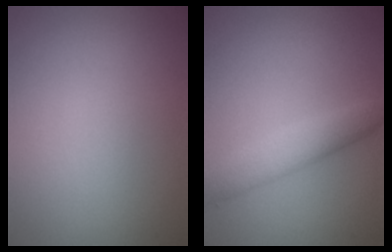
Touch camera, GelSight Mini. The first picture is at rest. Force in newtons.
{"total": 3.2, "press": 3.2, "slide": 0.1}